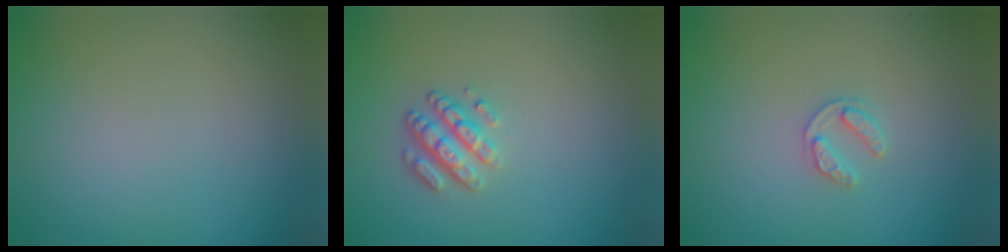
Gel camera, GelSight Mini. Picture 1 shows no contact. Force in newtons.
{"total": 2.8, "press": 2.5, "slide": 1.0}
{"total": 1.6, "press": 1.6, "slide": 0.3}